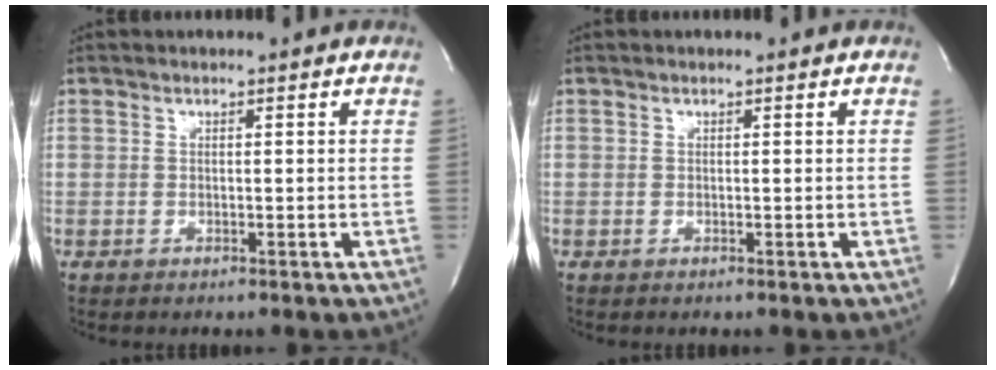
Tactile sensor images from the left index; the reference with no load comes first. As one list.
[{"total": 0.0}]